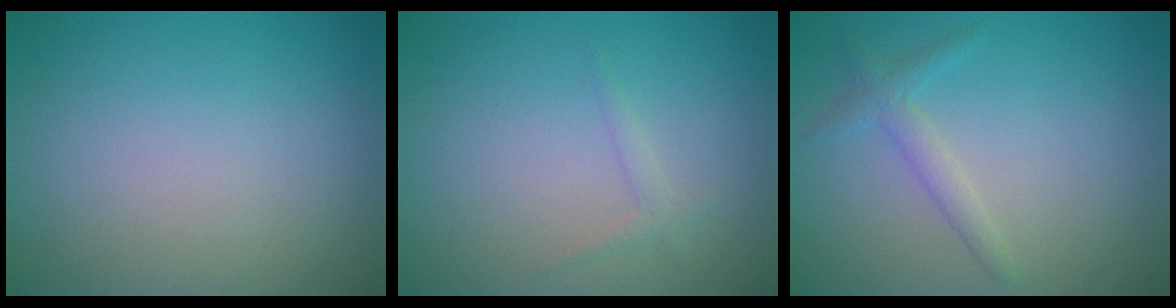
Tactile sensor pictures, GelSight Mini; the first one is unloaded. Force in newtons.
{"total": 0.9, "press": 0.9, "slide": 0.1}
{"total": 1.7, "press": 1.7, "slide": 0.1}